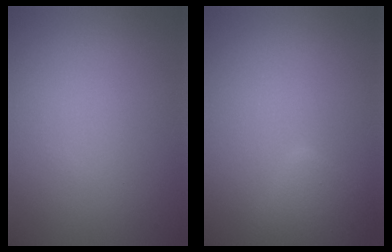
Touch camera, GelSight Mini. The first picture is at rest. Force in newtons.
{"total": 2.7, "press": 2.7, "slide": 0.1}